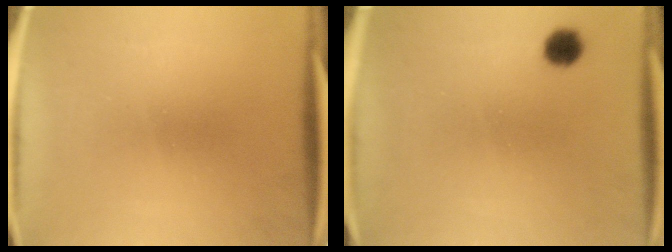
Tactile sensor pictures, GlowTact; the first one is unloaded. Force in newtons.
{"total": 3.4}